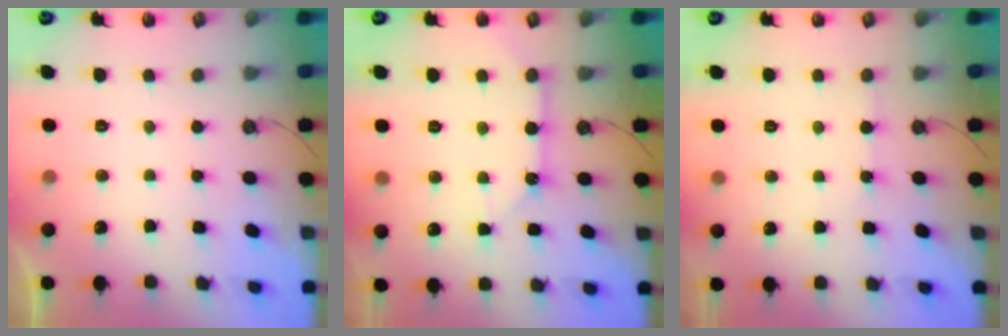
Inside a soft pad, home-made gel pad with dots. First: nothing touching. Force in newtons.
{"total": 10.4, "press": 10.4, "slide": 0.9}
{"total": 2.4, "press": 2.4, "slide": 0.3}